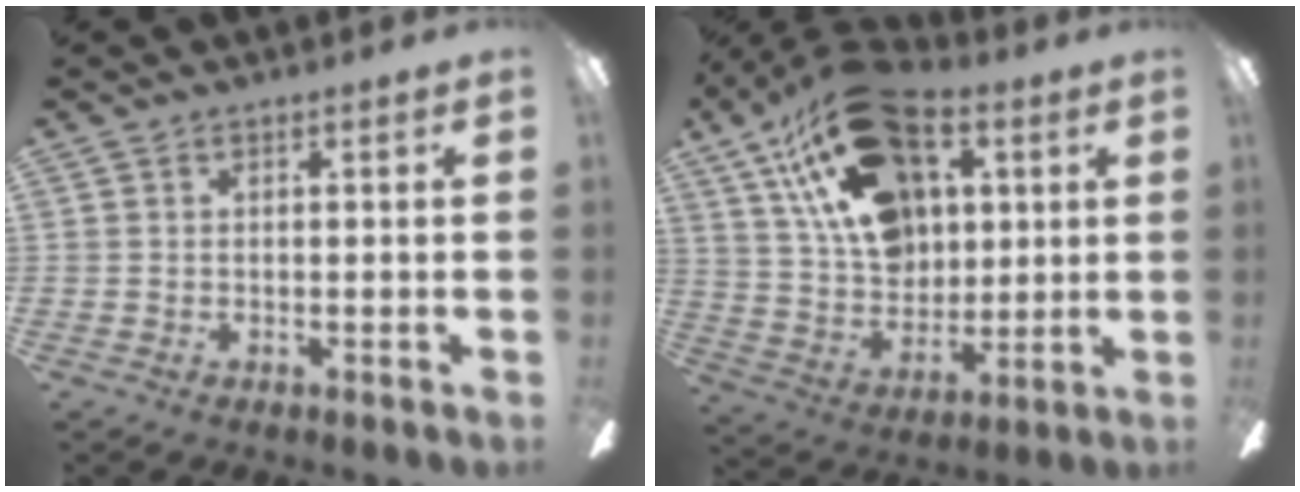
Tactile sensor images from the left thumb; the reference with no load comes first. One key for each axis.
{"total": 22.7, "fx": 11.9, "fy": 13.9, "fz": 13.5, "tx": -0.238, "ty": -0.047, "tz": 0.217}